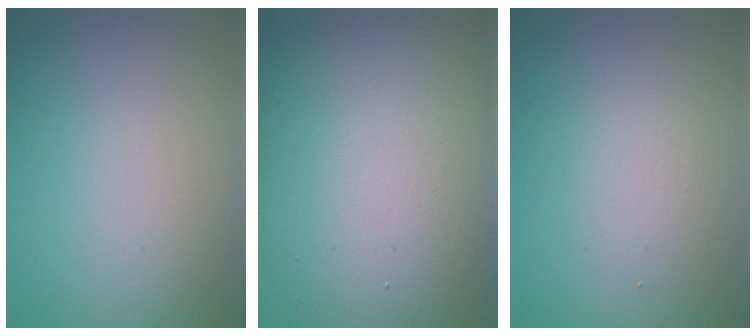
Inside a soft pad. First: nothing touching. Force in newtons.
{"total": 13.7, "press": 13.7, "slide": 1.0}
{"total": 2.4, "press": 2.4, "slide": 0.1}